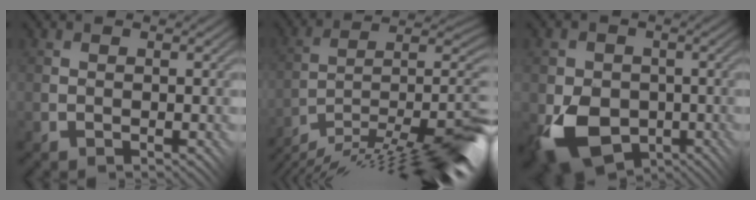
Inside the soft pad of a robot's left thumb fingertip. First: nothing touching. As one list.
[{"total": 14.5, "force": [-10.6, 2.2, 9.7], "torque": [-0.146, 0.010, -0.173]}, {"total": 10.0, "force": [-3.8, 7.3, 5.7], "torque": [-0.115, -0.033, -0.076]}]